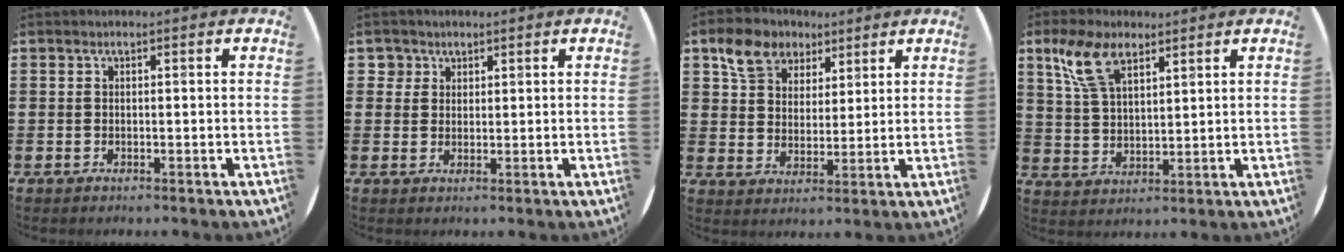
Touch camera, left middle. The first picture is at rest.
{"total": 2.3, "force": [1.6, 1.7, 0.1], "torque": [0.008, 0.000, 0.027]}
{"total": 6.8, "force": [4.8, 4.5, 1.6], "torque": [-0.047, 0.006, 0.089]}
{"total": 7.4, "force": [4.8, 3.3, 4.6], "torque": [-0.104, 0.006, 0.088]}